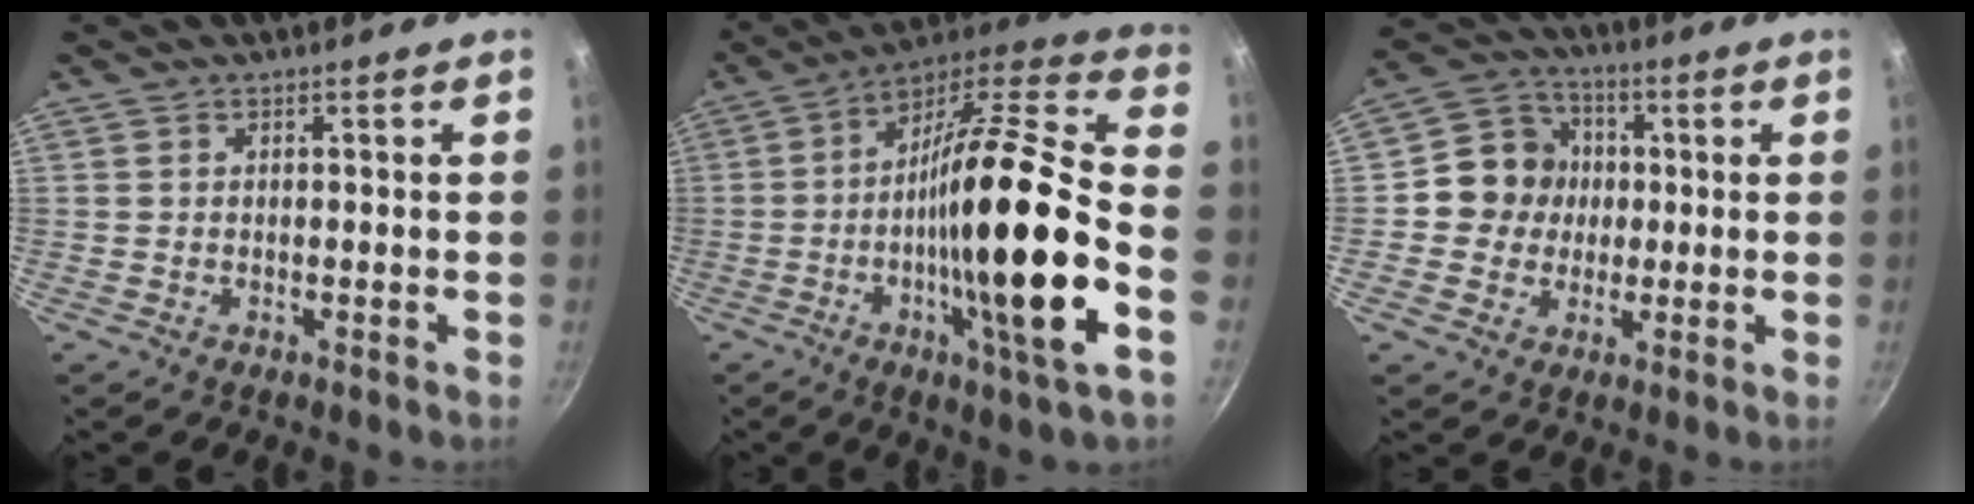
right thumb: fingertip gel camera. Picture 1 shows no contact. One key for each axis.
{"total": 27.3, "fx": -6.1, "fy": 4.8, "fz": 26.2, "tx": -0.413, "ty": 0.018, "tz": -0.112}
{"total": 9.6, "fx": 0.3, "fy": 9.1, "fz": 3.2, "tx": -0.012, "ty": 0.020, "tz": -0.012}